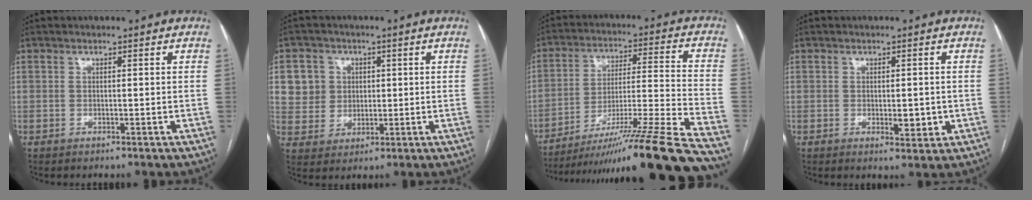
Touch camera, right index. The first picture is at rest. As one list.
[{"total": 7.2, "force": [2.0, 6.8, 1.2], "torque": [-0.025, 0.019, 0.043]}, {"total": 25.7, "force": [-21.3, -2.7, 14.2], "torque": [-0.165, -0.032, -0.336]}, {"total": 3.3, "force": [-0.5, 1.4, 2.9], "torque": [-0.040, -0.004, -0.002]}]